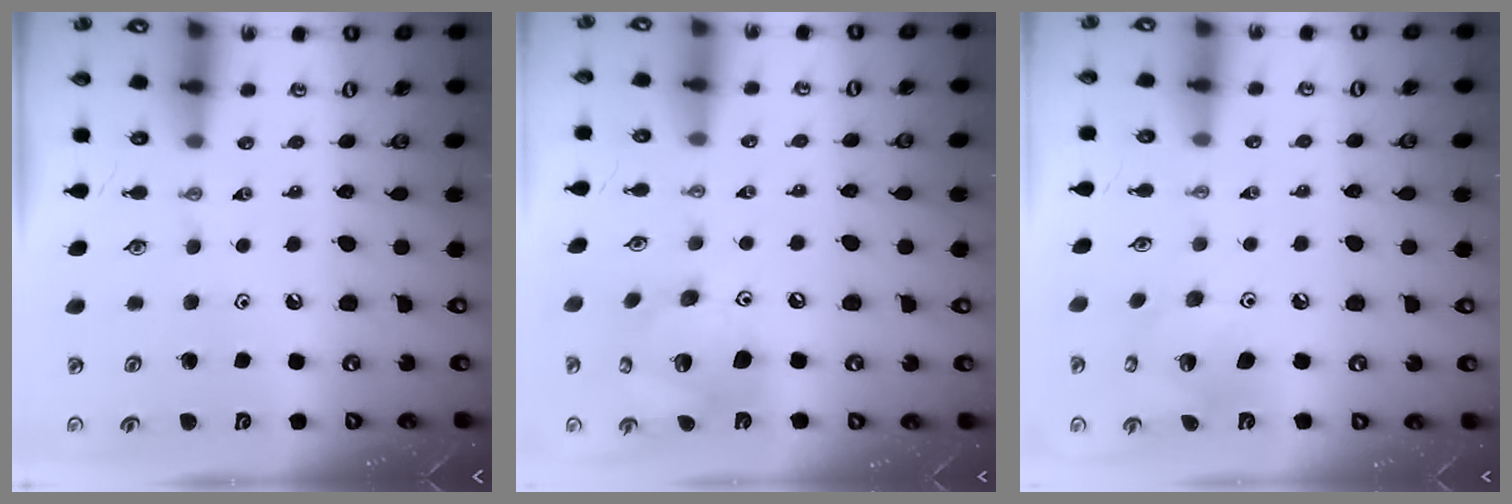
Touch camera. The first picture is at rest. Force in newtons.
{"total": 14.7, "press": 14.3, "slide": 3.2}
{"total": 9.0, "press": 9.0, "slide": 0.4}